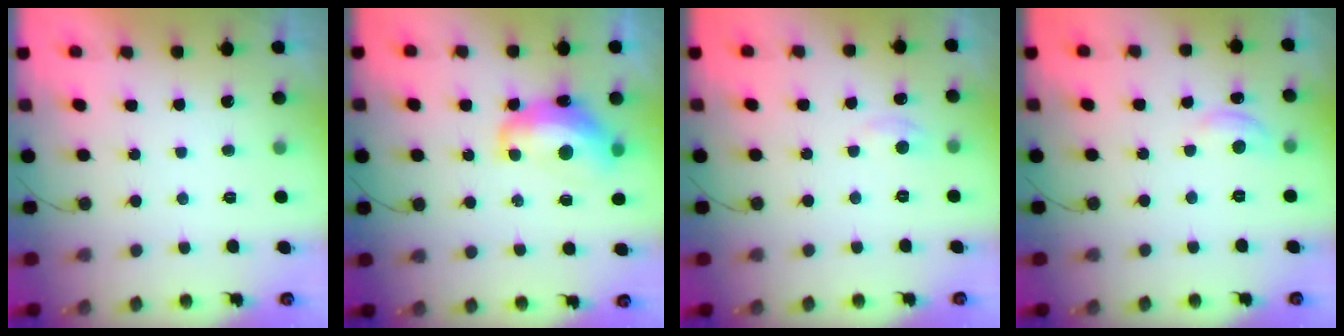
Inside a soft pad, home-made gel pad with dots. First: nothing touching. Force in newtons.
{"total": 13.4, "press": 13.3, "slide": 1.4}
{"total": 3.2, "press": 3.2, "slide": 0.5}
{"total": 5.4, "press": 5.4, "slide": 0.5}